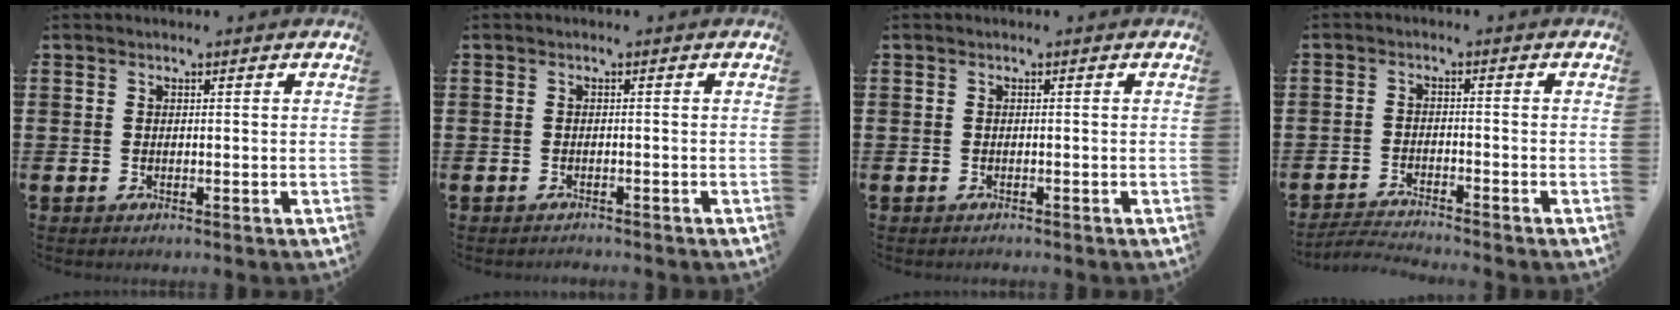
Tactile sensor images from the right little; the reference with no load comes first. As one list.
[{"total": 0.6, "force": [-0.6, 0.0, 0.0], "torque": [-0.001, -0.001, -0.012]}, {"total": 0.0}, {"total": 2.4, "force": [-2.3, -0.2, 0.3], "torque": [-0.006, 0.003, -0.048]}]